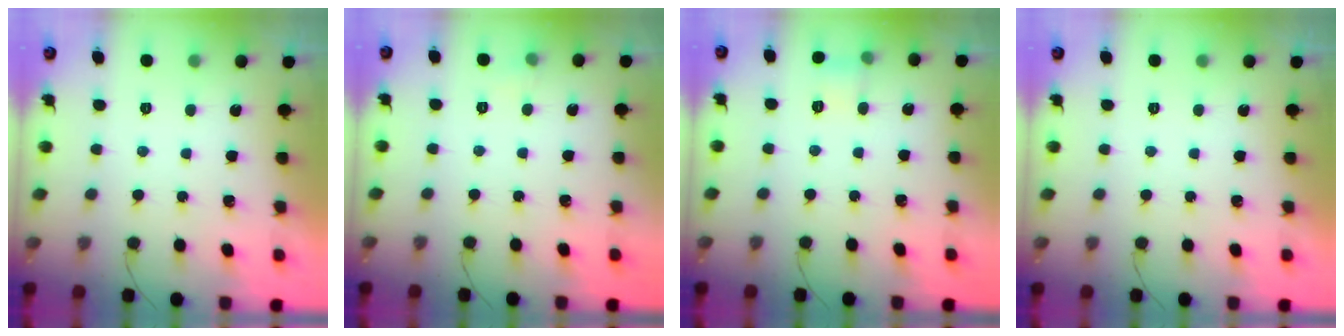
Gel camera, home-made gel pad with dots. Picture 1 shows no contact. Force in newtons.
{"total": 2.9, "press": 2.8, "slide": 0.9}
{"total": 5.0, "press": 4.8, "slide": 1.3}
{"total": 0.0}